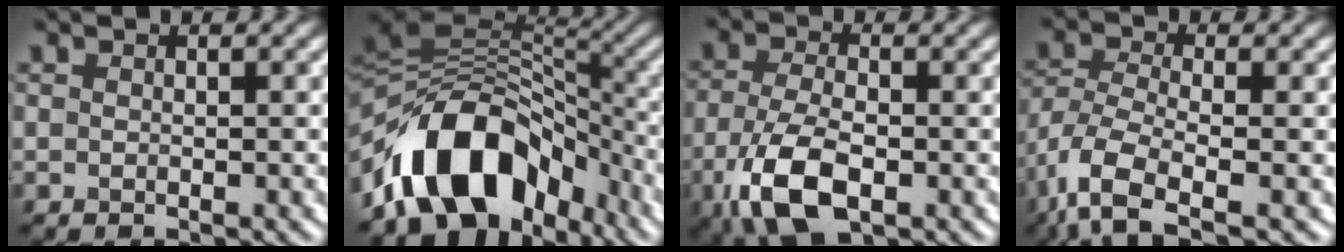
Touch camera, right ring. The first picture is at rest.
{"total": 12.7, "force": [-6.0, 8.0, 7.7], "torque": [-0.118, 0.020, -0.119]}
{"total": 7.3, "force": [-2.8, 3.8, 5.6], "torque": [-0.133, -0.013, -0.059]}
{"total": 6.5, "force": [-3.8, 2.3, 4.8], "torque": [-0.104, -0.005, -0.085]}